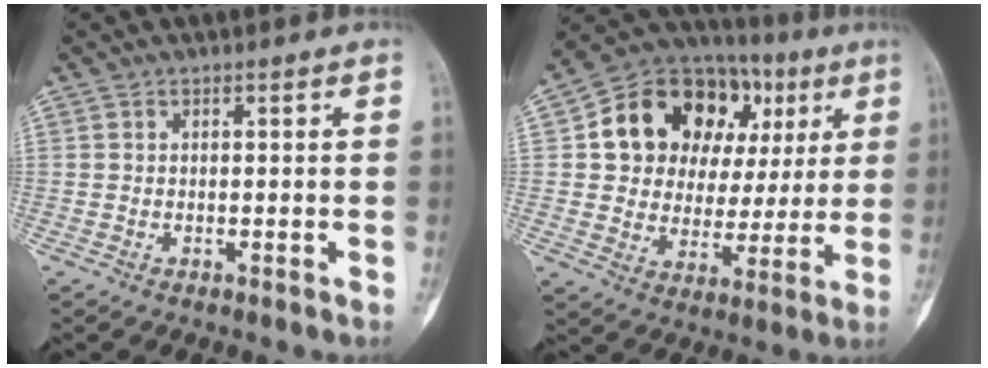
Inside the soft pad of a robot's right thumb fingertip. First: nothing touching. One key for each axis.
{"total": 22.0, "fx": 6.6, "fy": 16.2, "fz": 13.4, "tx": -0.152, "ty": 0.032, "tz": 0.113}